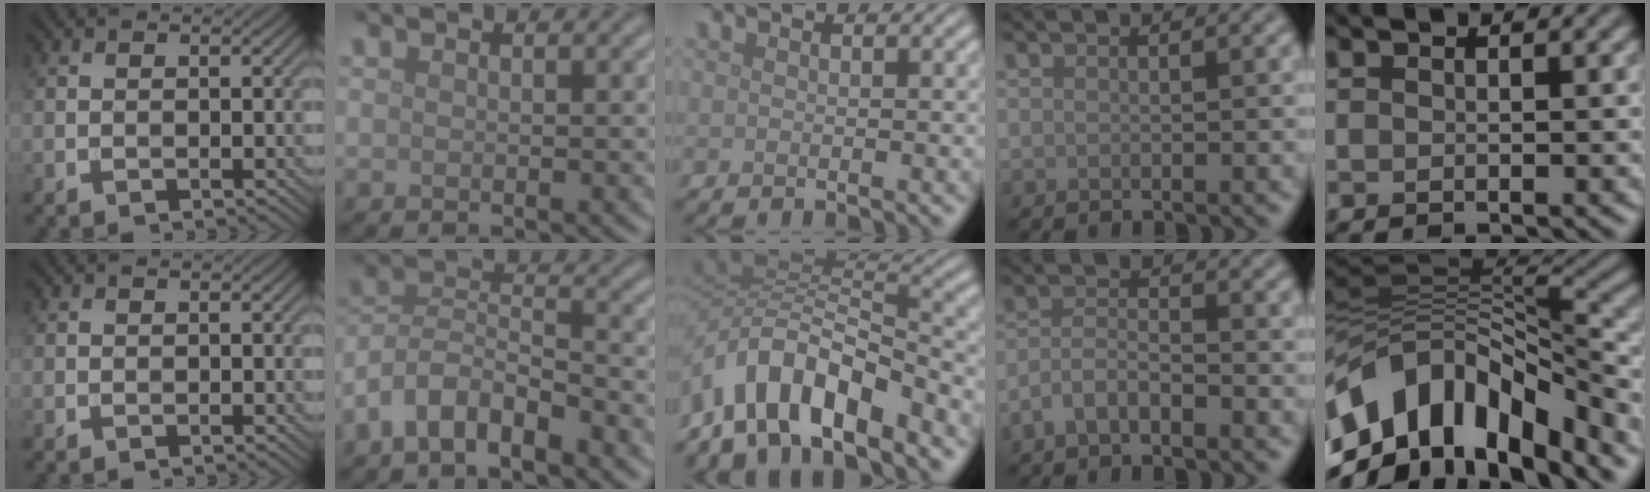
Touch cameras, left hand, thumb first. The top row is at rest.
{"index": {"total": 5.7, "force": [-4.0, 2.2, 3.5], "torque": [-0.061, 0.004, -0.083]}, "middle": {"total": 8.9, "force": [-5.6, 3.4, 6.0], "torque": [-0.093, 0.010, -0.112]}, "ring": {"total": 2.6, "force": [-1.5, 1.1, 1.8], "torque": [-0.038, 0.005, -0.037]}, "little": {"total": 13.8, "force": [-6.0, 7.9, 9.6], "torque": [-0.184, 0.027, -0.112]}}